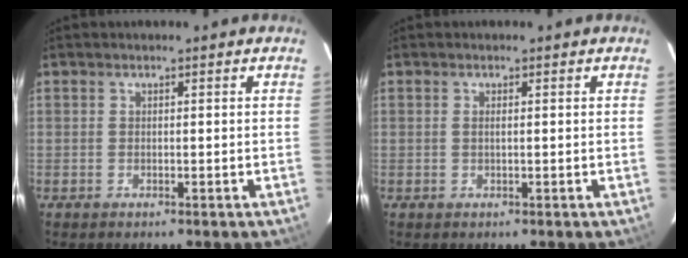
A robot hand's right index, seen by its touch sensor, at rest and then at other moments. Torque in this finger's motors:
{"motor_torque": [-0.22, 0.11, -0.06, 0.02]}